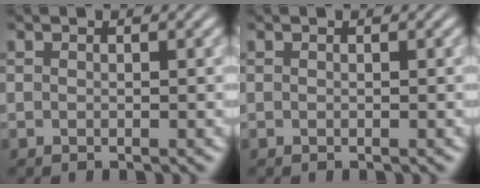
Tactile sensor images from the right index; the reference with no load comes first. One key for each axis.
{"total": 0.0}